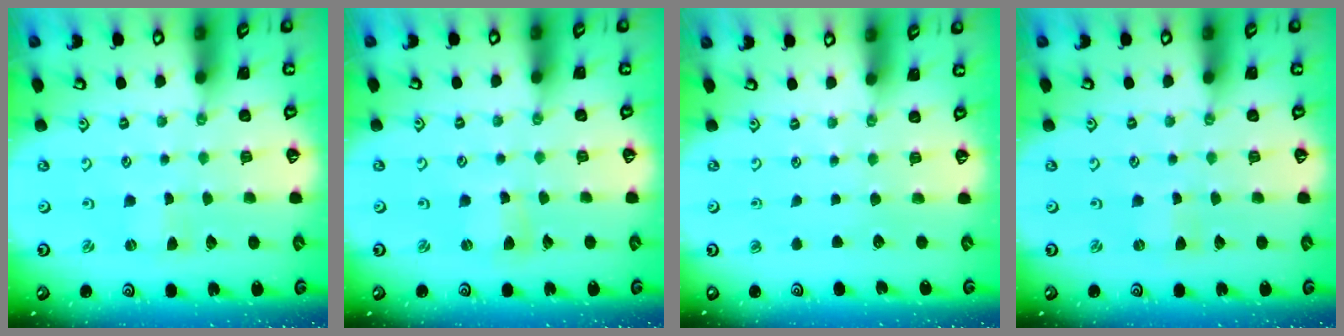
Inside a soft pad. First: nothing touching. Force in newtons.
{"total": 2.6, "press": 2.6, "slide": 0.1}
{"total": 0.0}
{"total": 0.0}